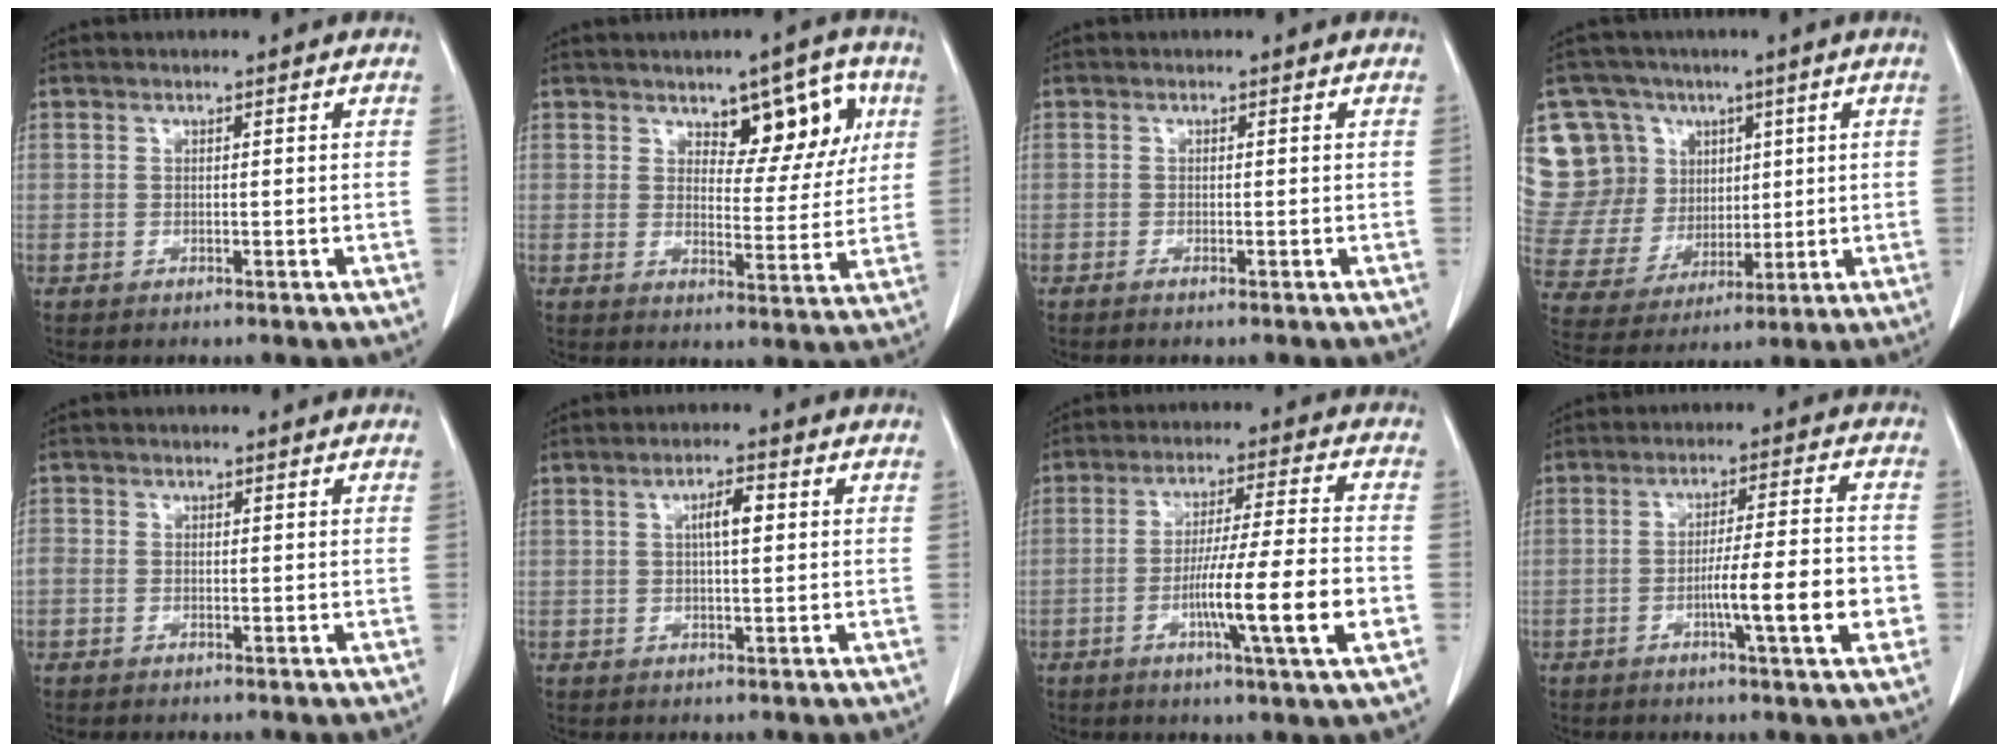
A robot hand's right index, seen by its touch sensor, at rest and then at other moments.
{"total": 8.8, "force": [4.2, 4.1, 6.6], "torque": [-0.071, 0.010, 0.060]}
{"total": 0.7, "force": [-0.5, -0.1, 0.5], "torque": [-0.010, -0.001, -0.009]}
{"total": 19.6, "force": [8.4, 16.7, 6.0], "torque": [-0.184, 0.082, 0.183]}
{"total": 1.7, "force": [-0.4, 1.5, 0.8], "torque": [-0.024, 0.008, -0.009]}
{"total": 3.4, "force": [0.7, 0.7, 3.3], "torque": [-0.057, 0.006, 0.010]}
{"total": 12.7, "force": [-3.9, -0.6, 12.1], "torque": [-0.206, -0.007, -0.067]}
{"total": 9.7, "force": [-2.9, 0.5, 9.2], "torque": [-0.139, 0.002, -0.044]}